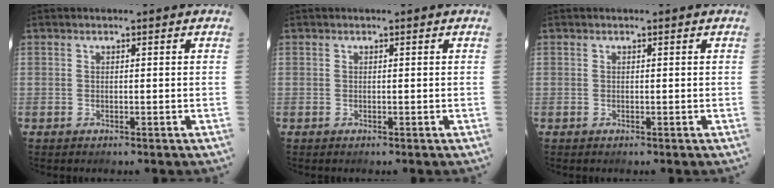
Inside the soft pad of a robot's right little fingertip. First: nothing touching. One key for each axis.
{"total": 0.0}
{"total": 0.0}